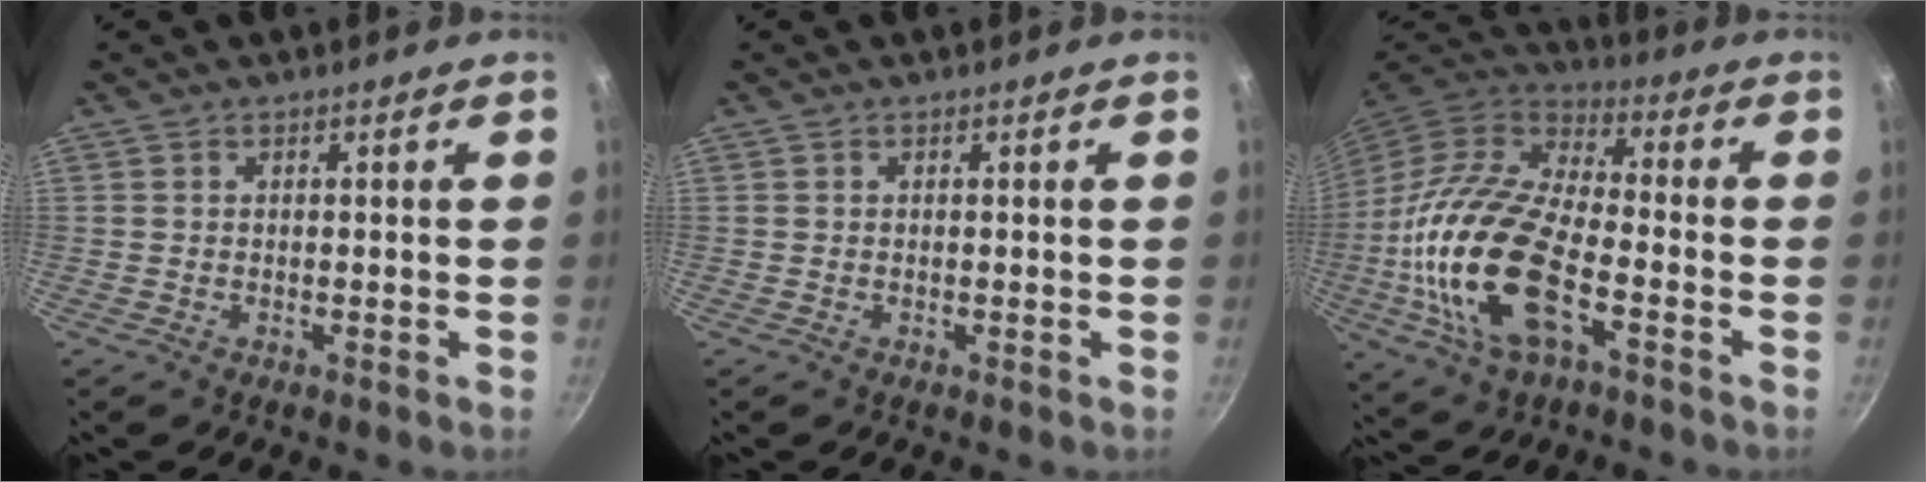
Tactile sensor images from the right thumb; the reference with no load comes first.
{"total": 0.0}
{"total": 22.4, "force": [-5.8, 10.4, 19.0], "torque": [-0.374, 0.020, -0.119]}